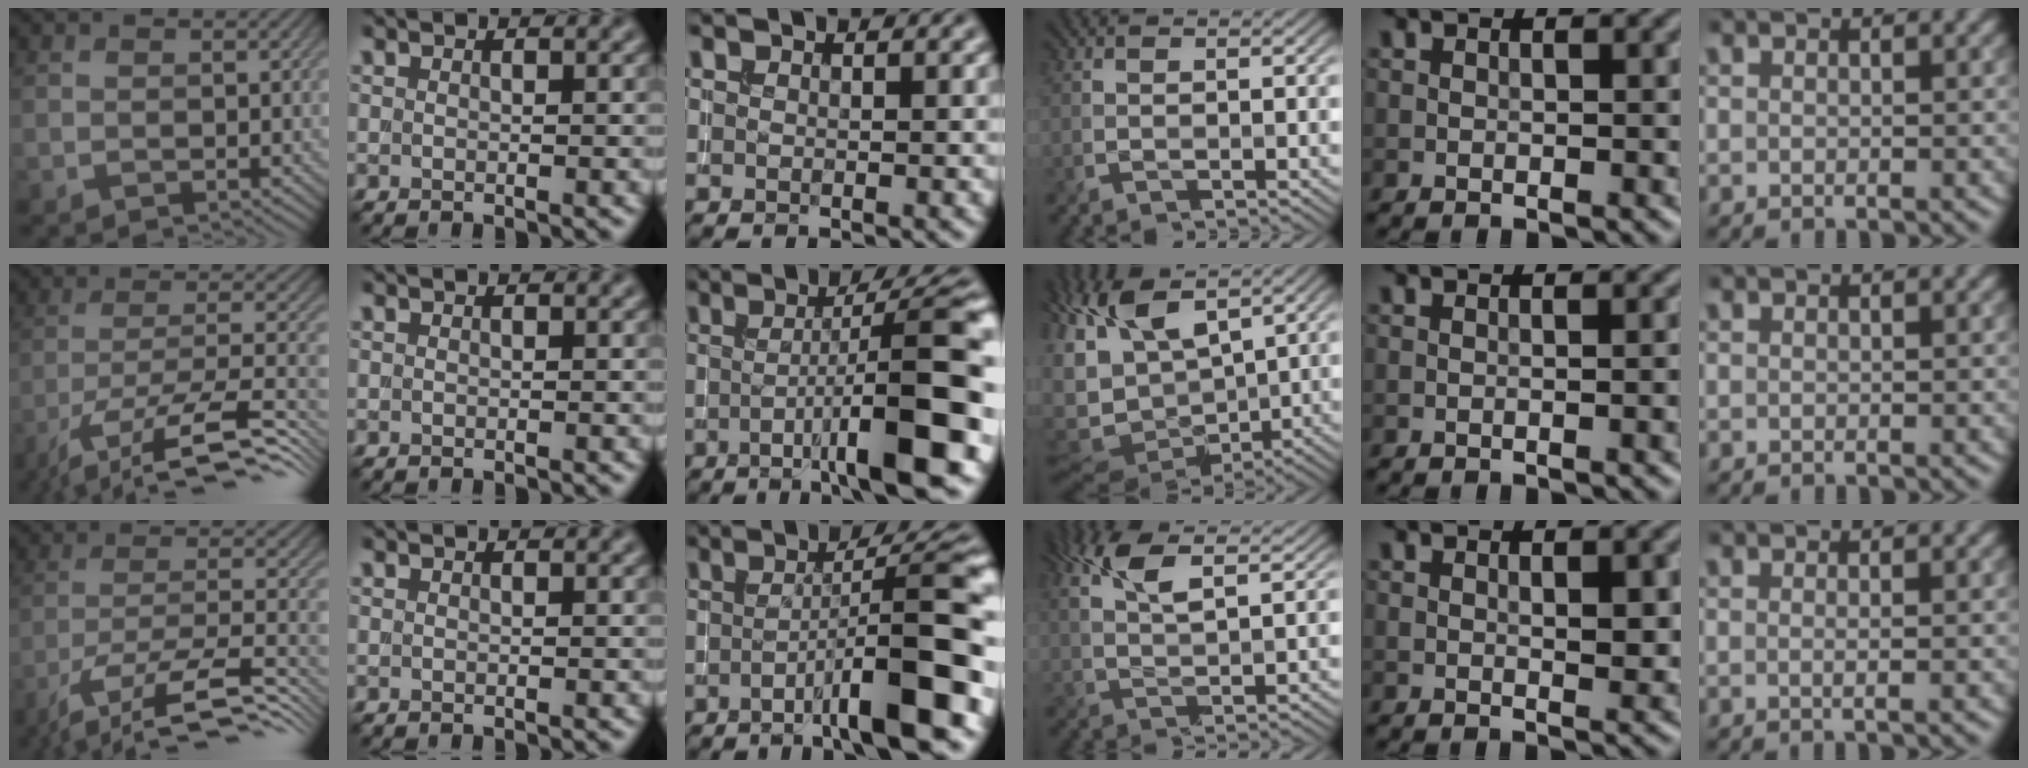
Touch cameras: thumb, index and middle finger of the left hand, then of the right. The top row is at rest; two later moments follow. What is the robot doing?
{"motion": "extract", "object": "backpack"}